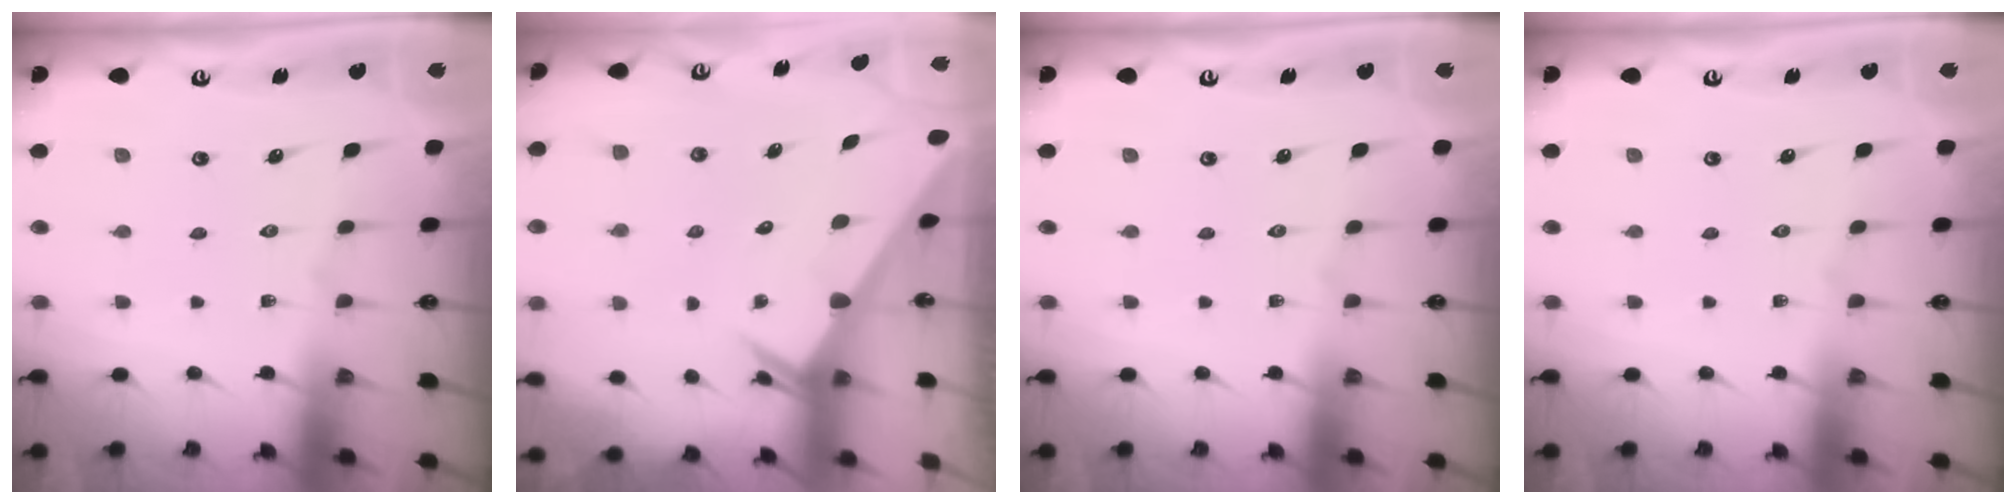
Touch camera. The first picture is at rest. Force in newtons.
{"total": 2.4, "press": 2.4, "slide": 0.0}
{"total": 0.0}
{"total": 0.0}